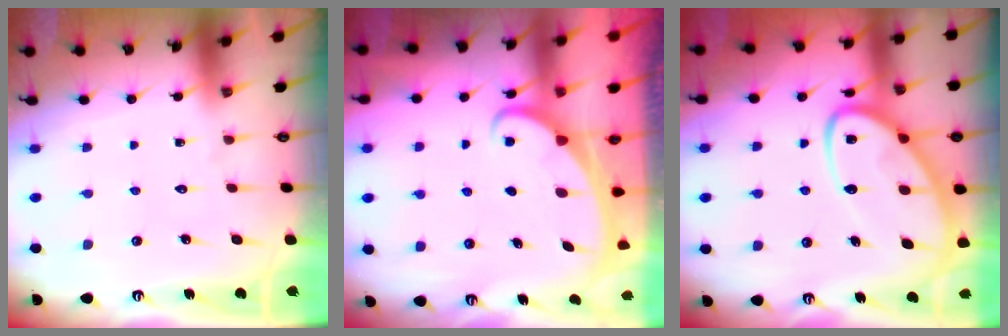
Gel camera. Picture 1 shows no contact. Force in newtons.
{"total": 2.4, "press": 2.3, "slide": 0.3}
{"total": 13.7, "press": 13.7, "slide": 1.3}